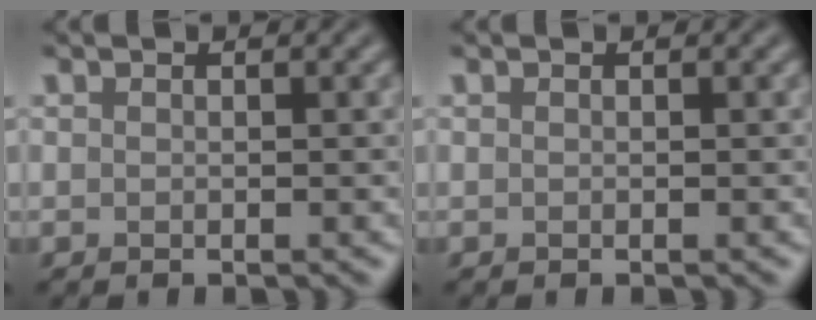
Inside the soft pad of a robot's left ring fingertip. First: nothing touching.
{"total": 0.0}